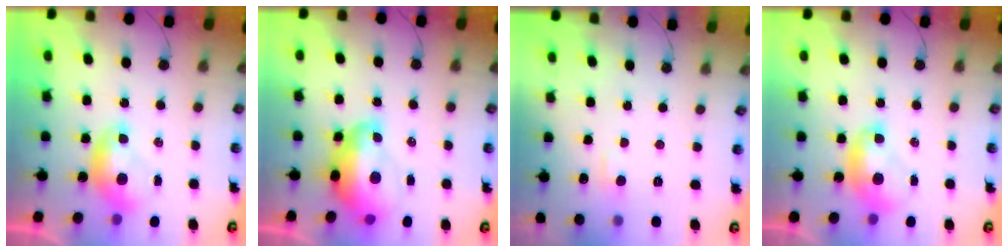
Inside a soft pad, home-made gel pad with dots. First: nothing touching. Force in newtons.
{"total": 6.6, "press": 6.6, "slide": 1.0}
{"total": 1.8, "press": 1.7, "slide": 0.6}
{"total": 1.6, "press": 1.6, "slide": 0.2}